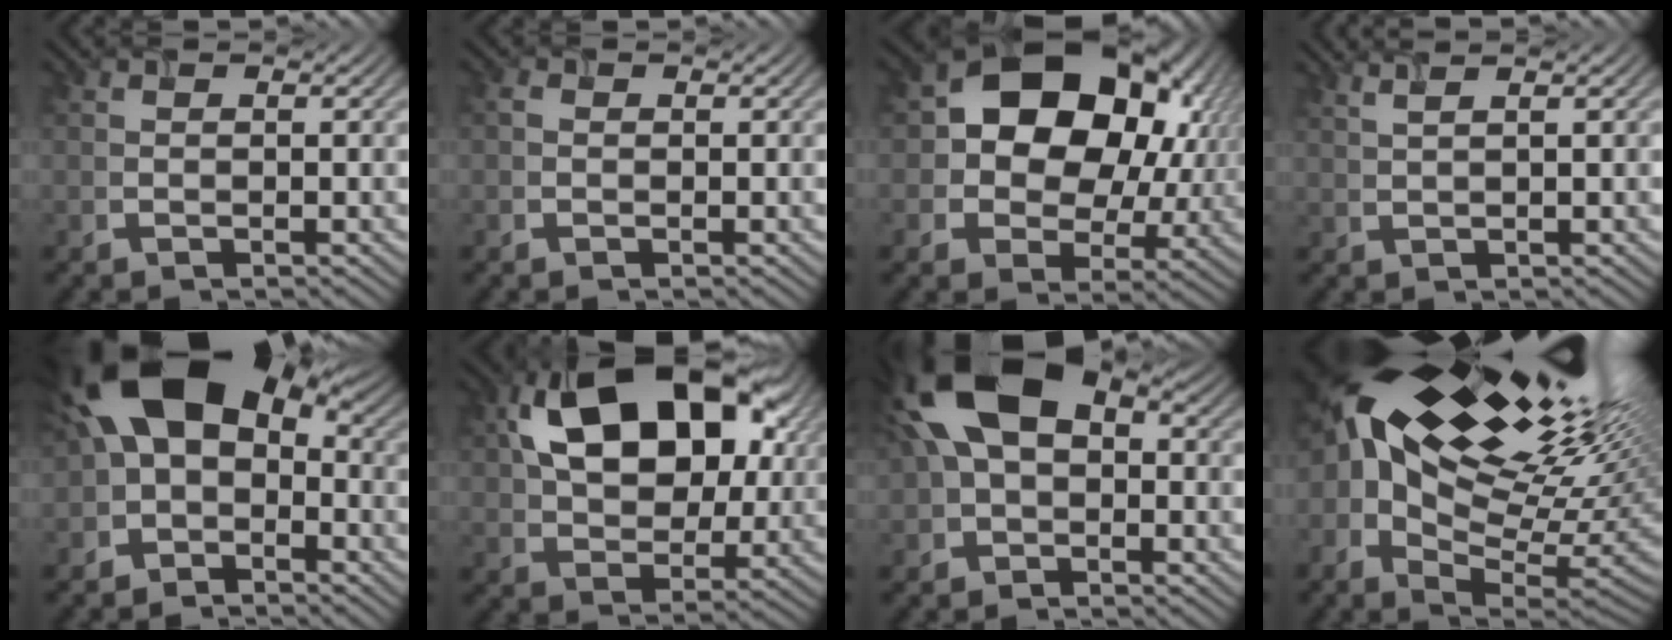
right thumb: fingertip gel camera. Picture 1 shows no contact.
{"total": 0.6, "force": [-0.1, 0.5, 0.3], "torque": [-0.006, -0.001, -0.004]}
{"total": 15.4, "force": [3.5, 11.4, 9.7], "torque": [-0.144, 0.001, 0.063]}
{"total": 2.8, "force": [1.9, 0.6, 2.0], "torque": [-0.029, 0.011, 0.021]}
{"total": 13.2, "force": [0.8, 8.6, 10.0], "torque": [-0.184, 0.003, 0.006]}
{"total": 16.9, "force": [5.5, 10.6, 12.0], "torque": [-0.213, 0.024, 0.087]}
{"total": 14.0, "force": [2.7, 9.1, 10.3], "torque": [-0.205, 0.015, 0.037]}
{"total": 20.5, "force": [7.1, 9.9, 16.5], "torque": [-0.272, 0.019, 0.132]}